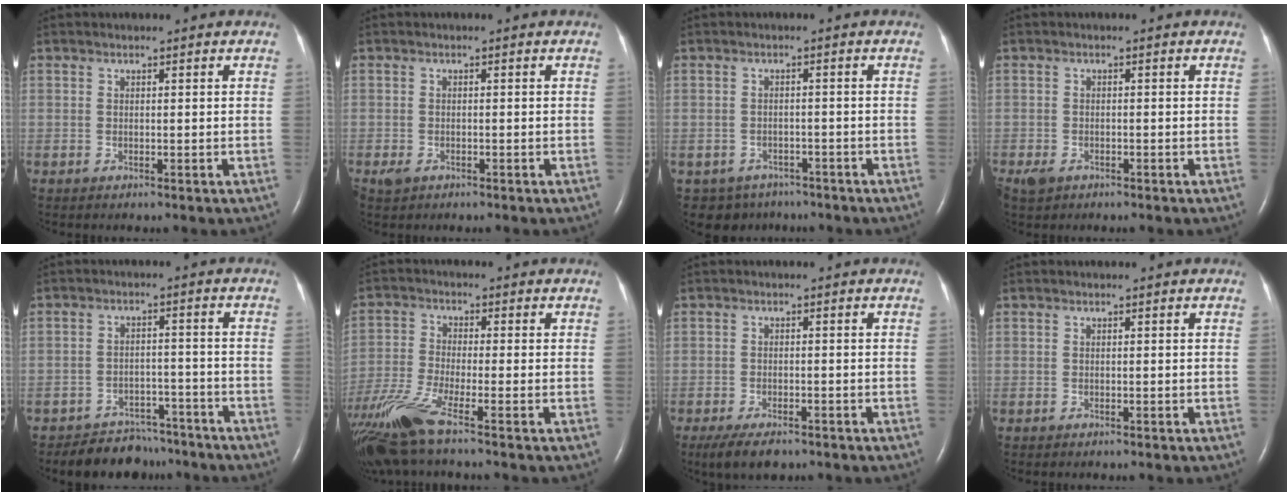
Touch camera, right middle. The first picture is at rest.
{"total": 1.5, "force": [-0.9, 1.0, 0.7], "torque": [-0.018, 0.001, -0.009]}
{"total": 5.1, "force": [-3.8, 3.4, 0.0], "torque": [0.000, 0.009, -0.049]}
{"total": 2.7, "force": [-1.8, 1.6, 1.2], "torque": [-0.028, -0.002, -0.027]}
{"total": 7.3, "force": [-6.5, 3.4, 0.1], "torque": [0.010, 0.015, -0.097]}
{"total": 10.0, "force": [-6.6, 0.4, 7.5], "torque": [-0.162, -0.028, -0.129]}
{"total": 5.1, "force": [-3.7, 1.9, 3.0], "torque": [-0.056, -0.009, -0.059]}
{"total": 0.0}